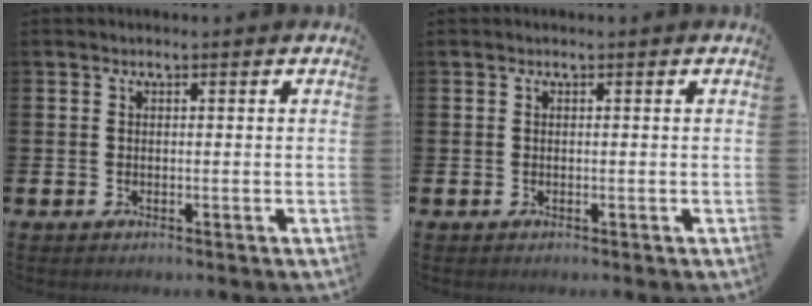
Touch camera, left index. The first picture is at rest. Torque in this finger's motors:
{"motor_torque": [-0.13, 0.09, -0.02, -0.01]}